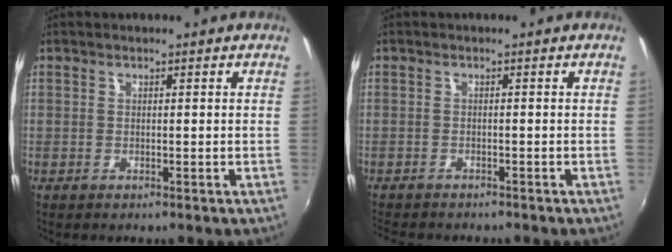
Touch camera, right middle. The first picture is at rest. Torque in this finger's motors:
{"motor_torque": [0.29, -0.50, 0.05, 0.05]}